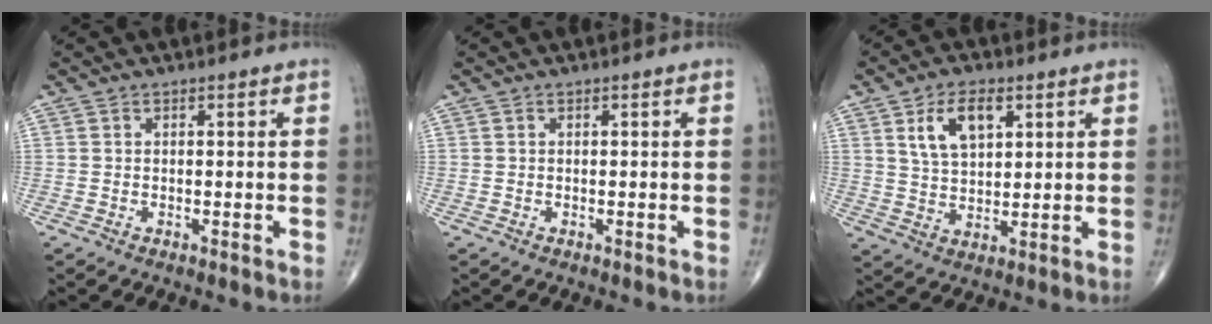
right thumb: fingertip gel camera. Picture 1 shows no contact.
{"total": 0.0}
{"total": 8.5, "force": [3.6, 4.5, 6.2], "torque": [-0.096, -0.011, 0.070]}